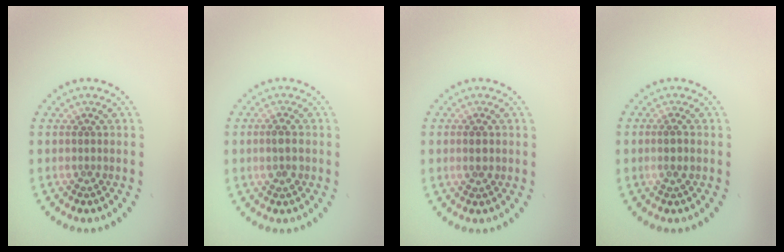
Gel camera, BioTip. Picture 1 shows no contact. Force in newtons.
{"total": 1.6, "press": 1.6, "slide": 0.2}
{"total": 1.7, "press": 1.7, "slide": 0.0}
{"total": 1.1, "press": 1.0, "slide": 0.5}